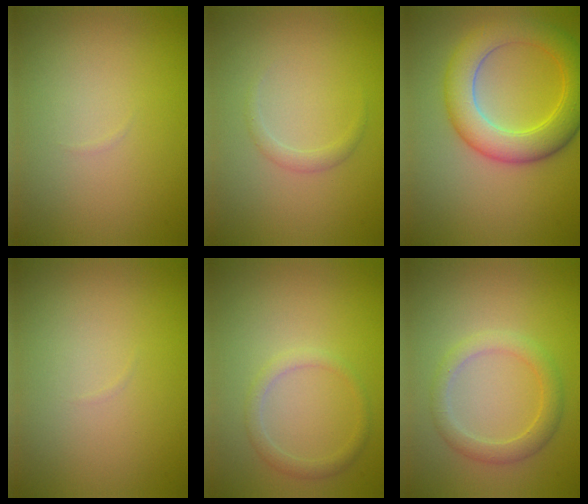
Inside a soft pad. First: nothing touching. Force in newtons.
{"total": 1.1, "press": 1.1, "slide": 0.0}
{"total": 6.7, "press": 6.7, "slide": 0.3}
{"total": 0.0}
{"total": 1.5, "press": 1.5, "slide": 0.1}
{"total": 2.5, "press": 2.5, "slide": 0.0}